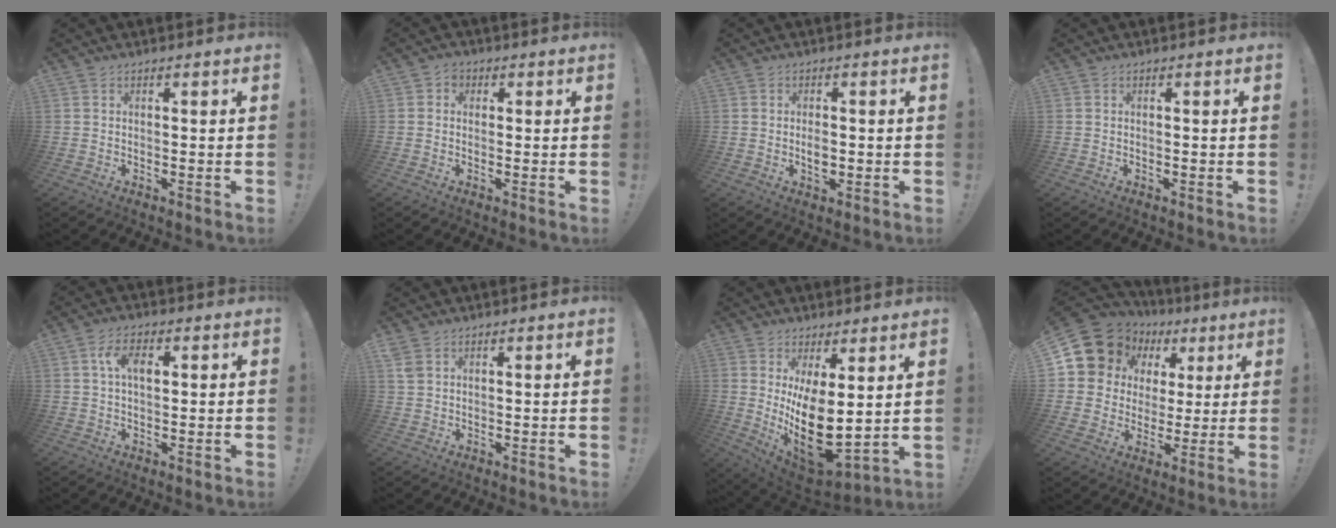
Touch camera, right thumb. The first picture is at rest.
{"total": 2.5, "force": [0.1, 2.1, 1.4], "torque": [-0.020, 0.002, 0.001]}
{"total": 3.3, "force": [-0.6, 2.5, 2.0], "torque": [-0.012, -0.003, -0.014]}
{"total": 0.0}
{"total": 5.8, "force": [1.5, 3.0, 4.8], "torque": [-0.087, 0.009, 0.025]}
{"total": 2.7, "force": [1.7, 1.7, 1.3], "torque": [-0.025, -0.002, 0.033]}
{"total": 17.0, "force": [2.0, 8.1, 14.8], "torque": [-0.235, -0.048, 0.051]}
{"total": 13.5, "force": [6.9, 10.5, 4.8], "torque": [-0.082, -0.039, 0.143]}